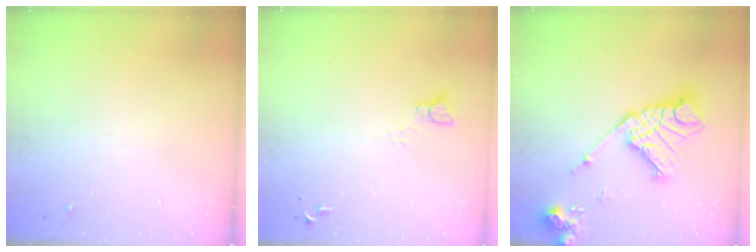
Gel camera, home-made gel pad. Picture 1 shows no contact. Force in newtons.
{"total": 2.2, "press": 2.2, "slide": 0.2}
{"total": 18.0, "press": 17.9, "slide": 2.5}